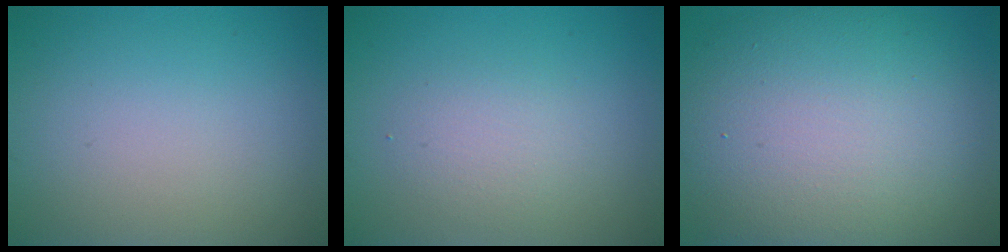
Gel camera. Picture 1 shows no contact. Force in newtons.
{"total": 2.1, "press": 2.1, "slide": 0.0}
{"total": 13.9, "press": 13.9, "slide": 1.0}